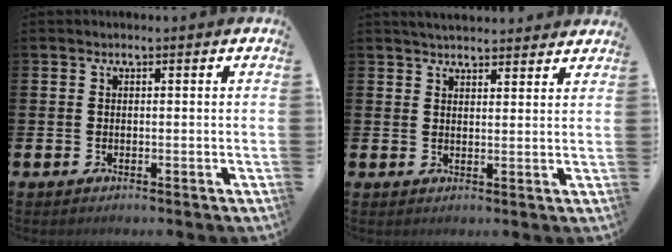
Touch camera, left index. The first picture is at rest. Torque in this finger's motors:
{"motor_torque": [0.92, -1.22, 0.48, 0.05]}